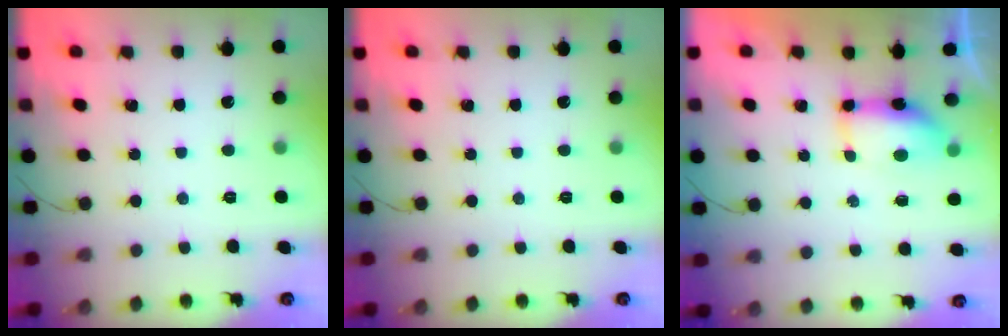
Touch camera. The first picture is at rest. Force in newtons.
{"total": 0.0}
{"total": 6.8, "press": 6.7, "slide": 0.9}